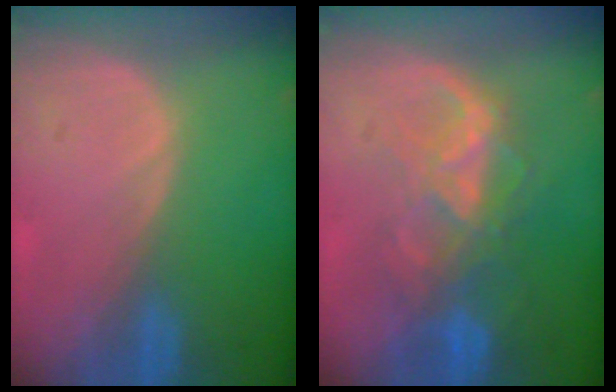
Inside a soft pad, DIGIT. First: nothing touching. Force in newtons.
{"total": 8.7, "press": 7.5, "slide": 4.3}